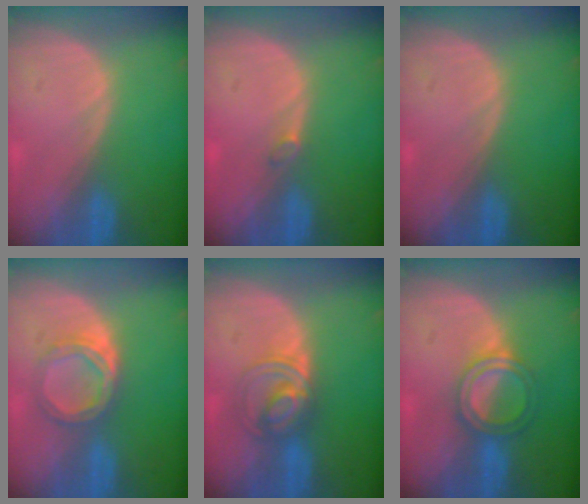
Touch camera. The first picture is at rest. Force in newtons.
{"total": 0.9, "press": 0.9, "slide": 0.3}
{"total": 0.0}
{"total": 5.0, "press": 4.7, "slide": 1.6}
{"total": 5.5, "press": 5.5, "slide": 0.6}
{"total": 4.9, "press": 4.9, "slide": 0.3}